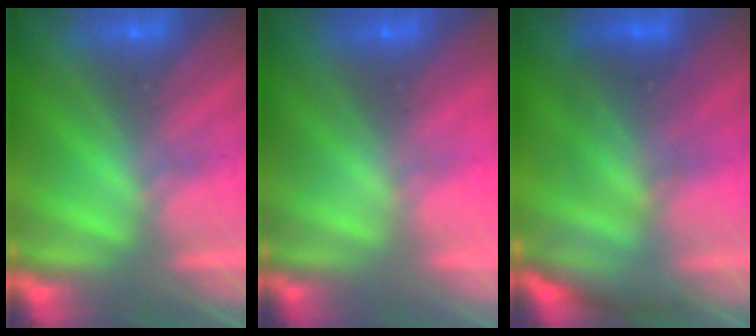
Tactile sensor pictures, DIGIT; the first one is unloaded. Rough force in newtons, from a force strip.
{"total": 3.4}
{"total": 2.6}